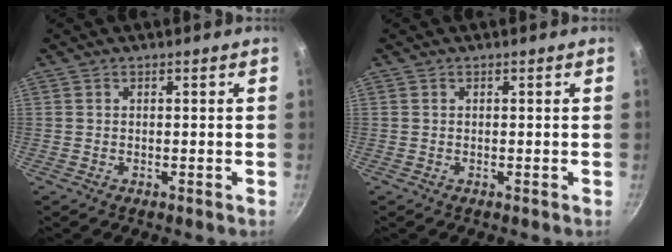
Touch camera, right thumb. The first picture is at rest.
{"total": 0.0}